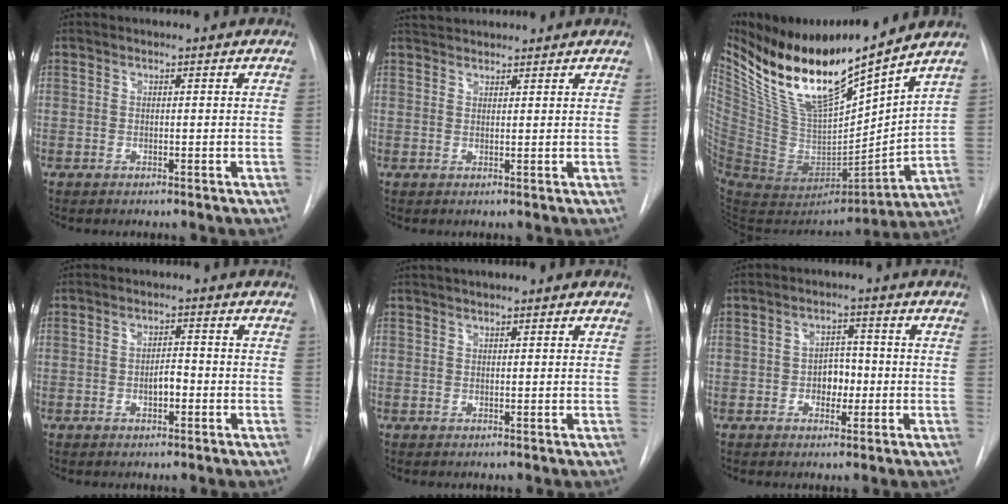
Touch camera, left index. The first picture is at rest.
{"total": 4.1, "force": [3.9, 0.8, 0.9], "torque": [-0.015, 0.036, 0.065]}
{"total": 19.3, "force": [15.1, 3.0, 11.7], "torque": [-0.213, -0.026, 0.291]}
{"total": 2.6, "force": [-0.9, 1.1, 2.2], "torque": [-0.034, 0.001, -0.013]}
{"total": 3.1, "force": [2.0, 0.8, 2.2], "torque": [-0.037, 0.019, 0.028]}
{"total": 3.8, "force": [-0.9, 2.6, 2.7], "torque": [-0.035, 0.007, -0.014]}